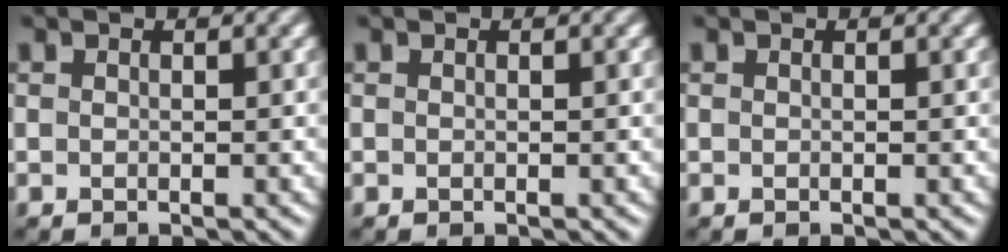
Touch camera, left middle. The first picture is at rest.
{"total": 0.0}
{"total": 0.0}